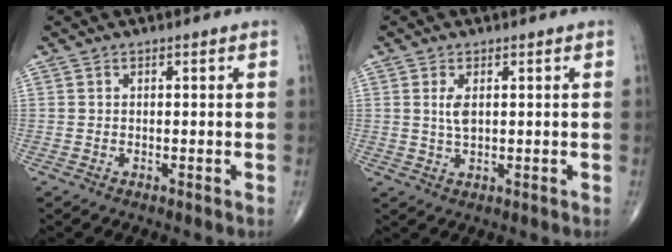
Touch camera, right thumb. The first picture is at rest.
{"total": 2.0, "force": [0.6, 0.9, 1.7], "torque": [-0.034, -0.003, 0.015]}